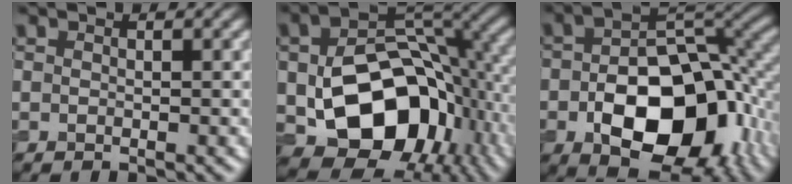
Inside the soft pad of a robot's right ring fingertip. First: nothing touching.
{"total": 14.9, "force": [-3.3, 10.2, 10.3], "torque": [-0.153, -0.021, -0.053]}
{"total": 13.3, "force": [-4.0, 8.1, 9.8], "torque": [-0.162, -0.022, -0.060]}